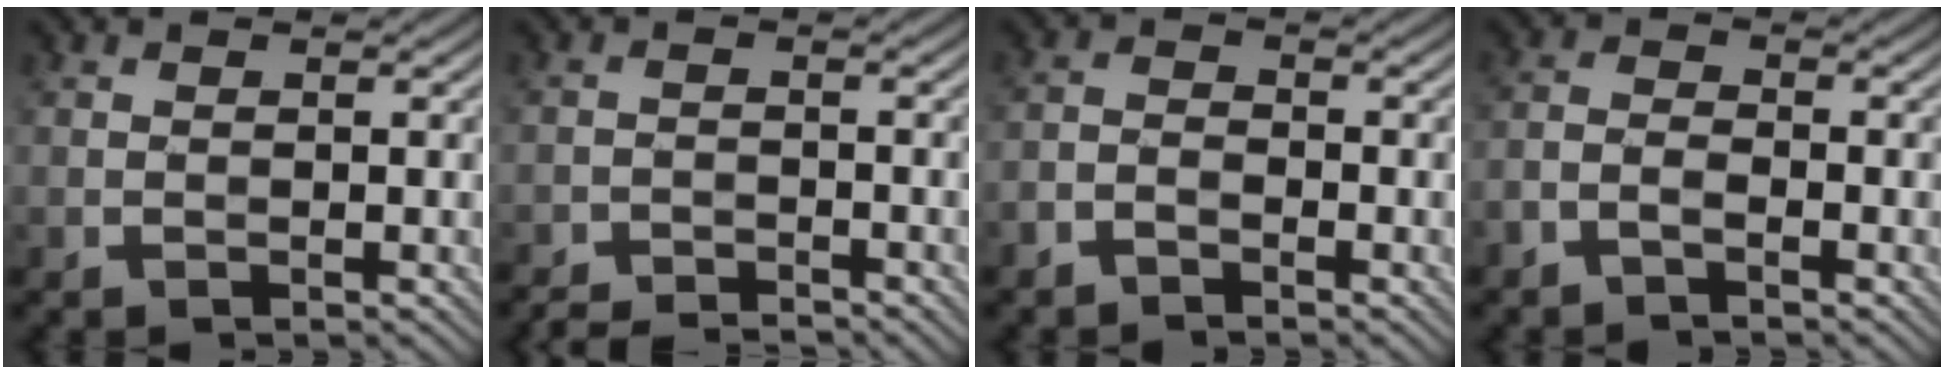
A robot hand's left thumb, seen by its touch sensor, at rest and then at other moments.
{"total": 3.3, "force": [-3.2, 0.3, 0.8], "torque": [-0.019, -0.002, -0.064]}
{"total": 2.1, "force": [-1.8, 0.7, 0.8], "torque": [-0.017, 0.002, -0.043]}
{"total": 2.3, "force": [-1.9, 0.6, 1.2], "torque": [-0.026, 0.001, -0.046]}